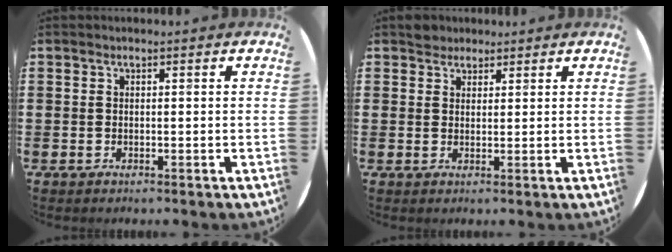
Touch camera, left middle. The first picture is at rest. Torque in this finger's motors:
{"motor_torque": [0.37, -0.29, 0.01, -0.01]}